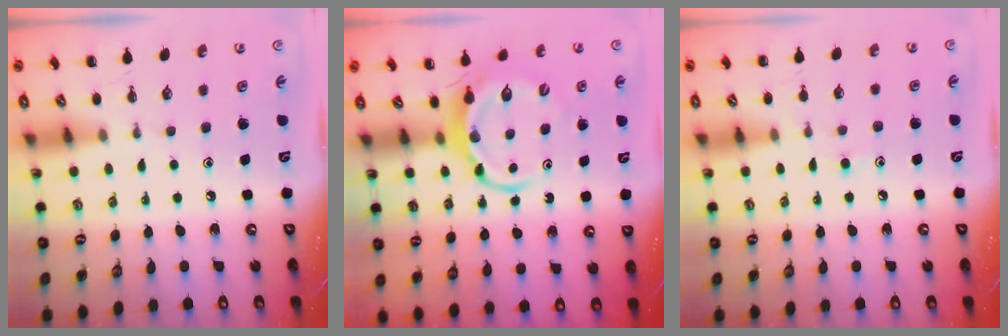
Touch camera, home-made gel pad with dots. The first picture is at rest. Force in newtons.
{"total": 6.3, "press": 6.2, "slide": 1.0}
{"total": 6.7, "press": 6.3, "slide": 2.3}